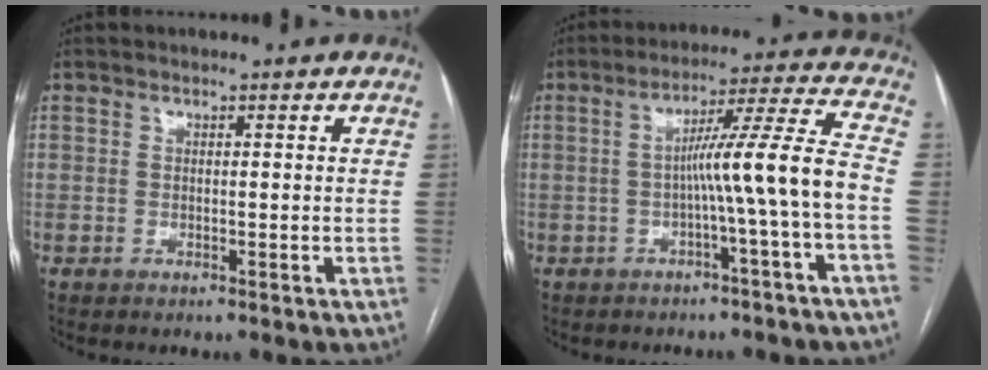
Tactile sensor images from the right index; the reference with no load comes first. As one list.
[{"total": 9.7, "force": [-2.3, -1.9, 9.2], "torque": [-0.142, 0.025, -0.032]}]